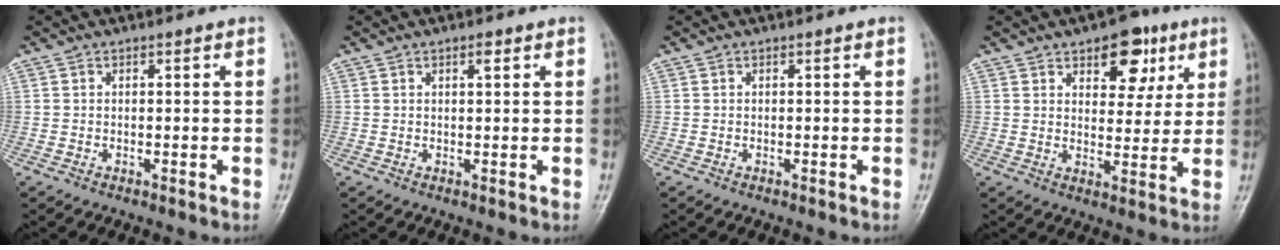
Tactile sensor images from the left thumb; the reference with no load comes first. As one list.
[{"total": 1.5, "force": [0.8, 0.5, 1.1], "torque": [-0.014, -0.001, 0.011]}, {"total": 0.0}, {"total": 9.9, "force": [5.0, 5.7, 6.4], "torque": [-0.047, -0.019, 0.067]}]